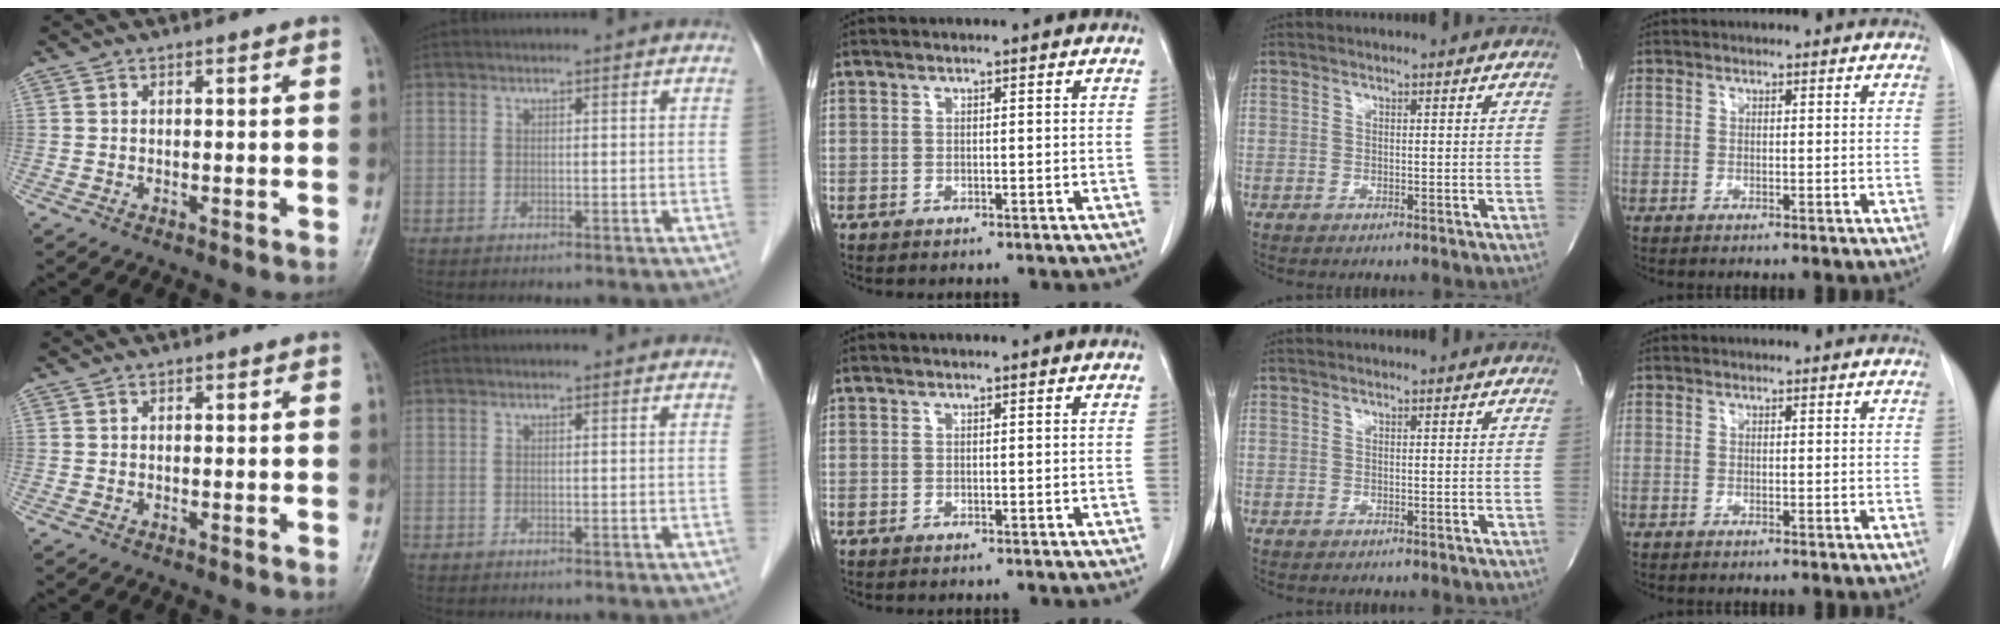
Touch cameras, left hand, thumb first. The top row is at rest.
{}